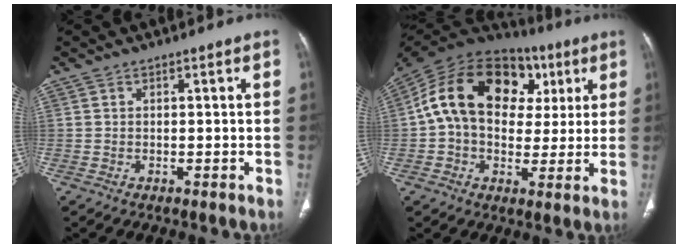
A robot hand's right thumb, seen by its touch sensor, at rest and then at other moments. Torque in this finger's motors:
{"motor_torque": [2.40, 2.61, 1.45, -0.99, 0.58]}